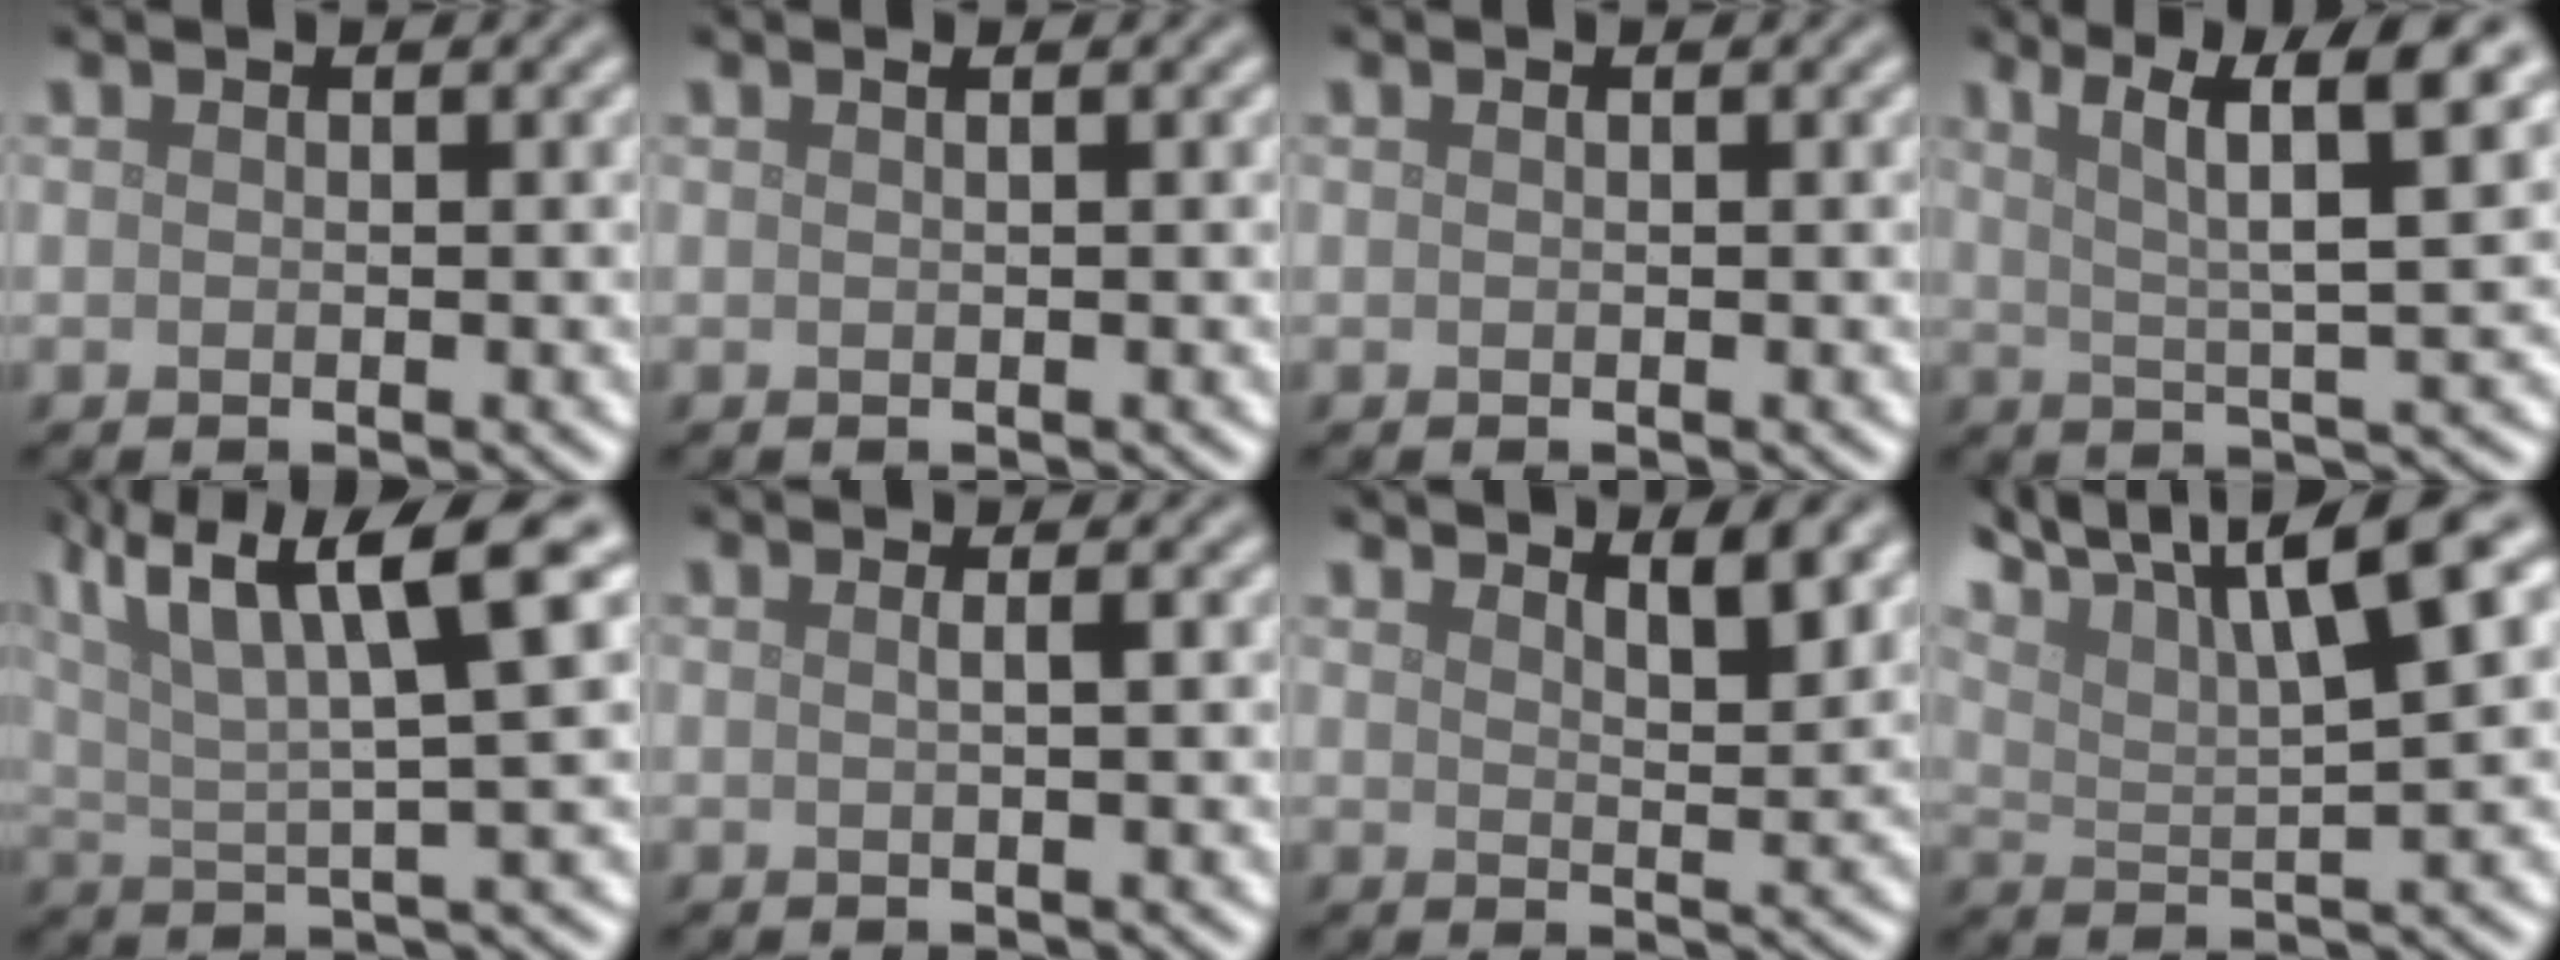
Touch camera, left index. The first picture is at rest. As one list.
[{"total": 0.6, "force": [0.3, 0.2, 0.5], "torque": [-0.006, 0.002, 0.001]}, {"total": 0.0}, {"total": 7.4, "force": [3.6, 1.2, 6.3], "torque": [-0.094, 0.012, 0.064]}, {"total": 11.3, "force": [5.7, 2.4, 9.5], "torque": [-0.165, 0.022, 0.101]}, {"total": 1.3, "force": [0.2, 0.5, 1.2], "torque": [-0.015, 0.001, -0.009]}, {"total": 4.1, "force": [3.4, 1.1, 2.2], "torque": [-0.026, 0.003, 0.044]}, {"total": 10.5, "force": [7.1, 2.3, 7.4], "torque": [-0.120, 0.027, 0.112]}]